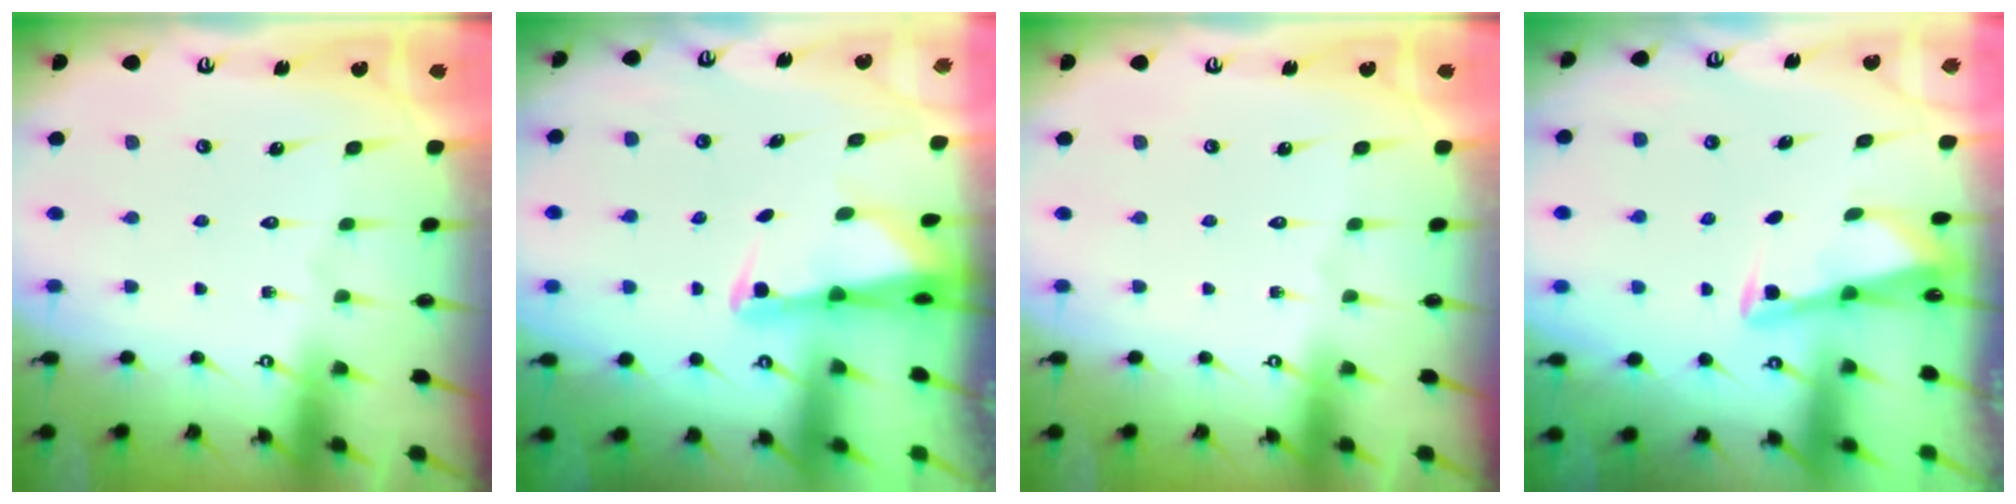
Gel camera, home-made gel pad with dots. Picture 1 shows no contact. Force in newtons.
{"total": 2.6, "press": 2.5, "slide": 0.5}
{"total": 0.0}
{"total": 2.8, "press": 2.8, "slide": 0.3}